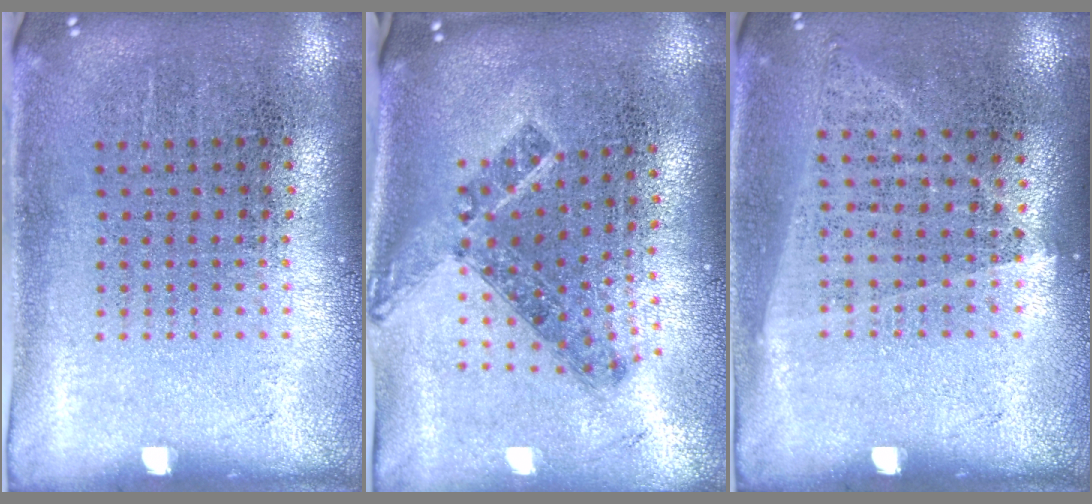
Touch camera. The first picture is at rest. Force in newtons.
{"total": 1.0, "press": 0.9, "slide": 0.6}
{"total": 1.0, "press": 0.9, "slide": 0.4}